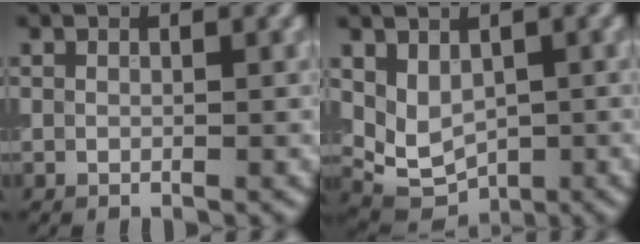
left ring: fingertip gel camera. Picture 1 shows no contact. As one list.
[{"total": 3.8, "force": [0.9, 2.7, 2.6], "torque": [-0.045, -0.013, 0.025]}]